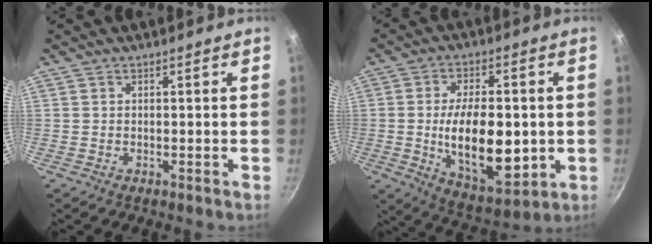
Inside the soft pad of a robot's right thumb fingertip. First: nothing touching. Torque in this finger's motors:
{"motor_torque": [-0.43, 1.46, 1.49, -0.20, 0.18]}